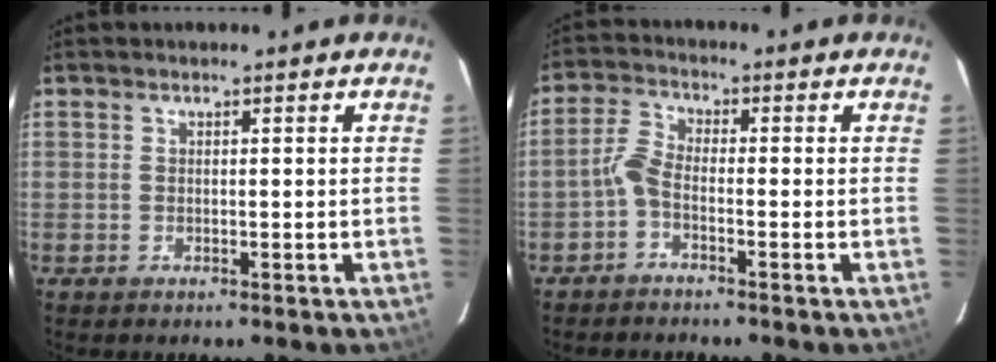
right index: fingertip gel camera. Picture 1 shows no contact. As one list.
[{"total": 3.1, "force": [-1.7, 1.0, 2.3], "torque": [-0.062, 0.012, -0.040]}]